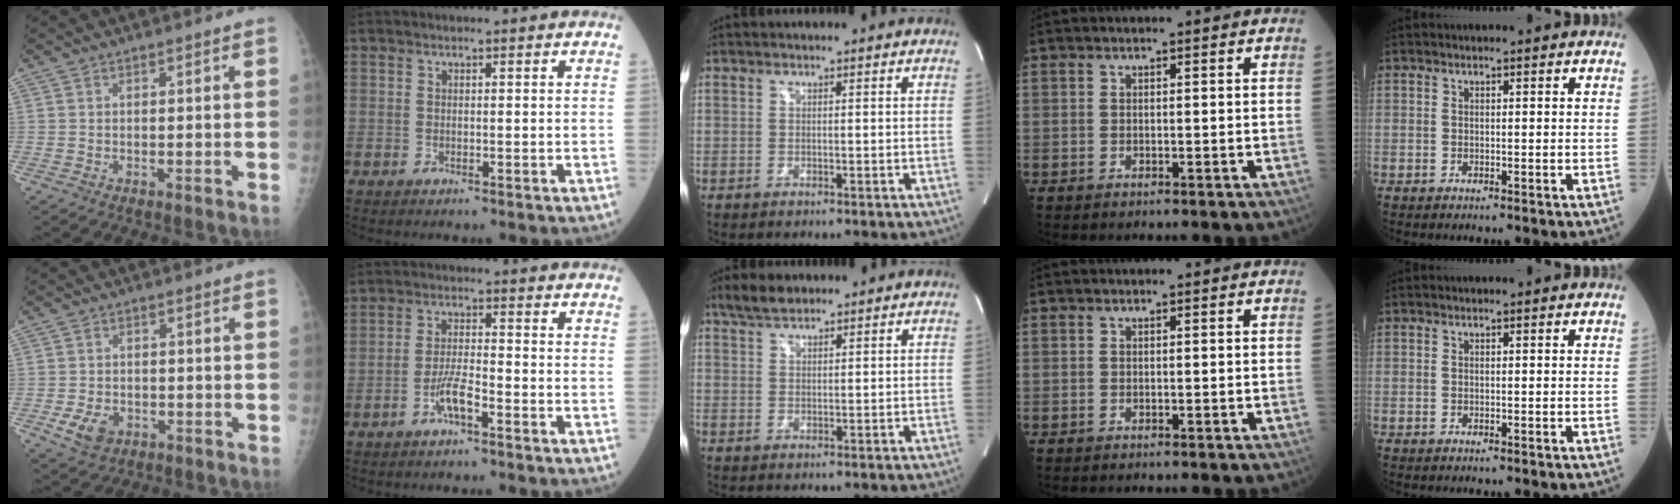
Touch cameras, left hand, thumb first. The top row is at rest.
{"thumb": {"total": 5.1, "force": [-2.1, 3.7, 2.8], "torque": [-0.045, 0.003, -0.029]}, "index": {"total": 4.2, "force": [-2.4, 0.6, 3.4], "torque": [-0.071, 0.003, -0.048]}, "middle": {"total": 3.9, "force": [3.2, 1.4, 1.8], "torque": [-0.045, 0.013, 0.062]}}